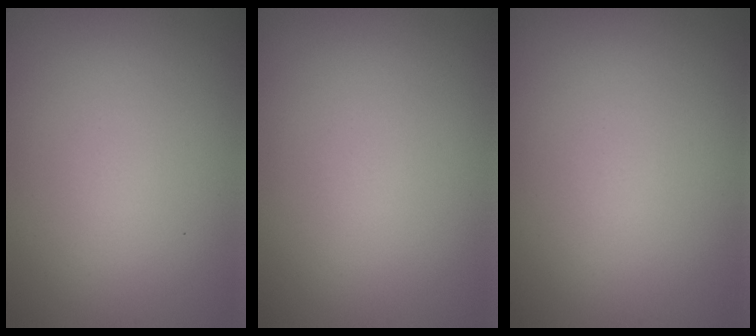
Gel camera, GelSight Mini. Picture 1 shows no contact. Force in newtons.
{"total": 0.0}
{"total": 0.0}